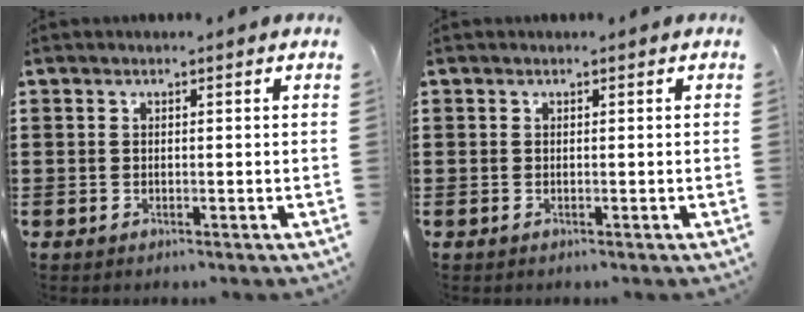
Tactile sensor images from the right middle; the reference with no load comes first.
{"total": 0.0}